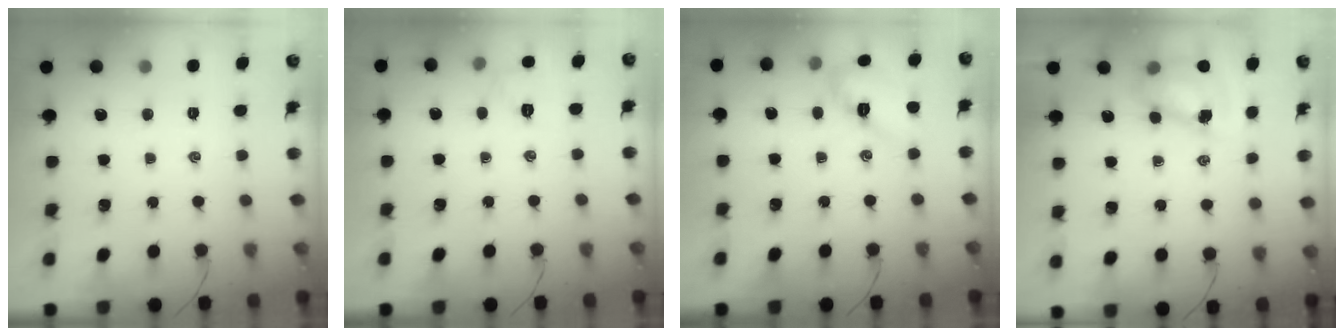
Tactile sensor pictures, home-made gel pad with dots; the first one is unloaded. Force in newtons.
{"total": 6.4, "press": 6.1, "slide": 1.9}
{"total": 6.5, "press": 6.5, "slide": 0.1}
{"total": 7.8, "press": 7.7, "slide": 1.6}